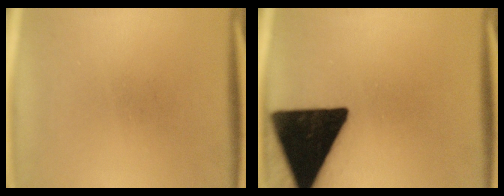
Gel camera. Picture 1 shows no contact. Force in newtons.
{"total": 19.9}